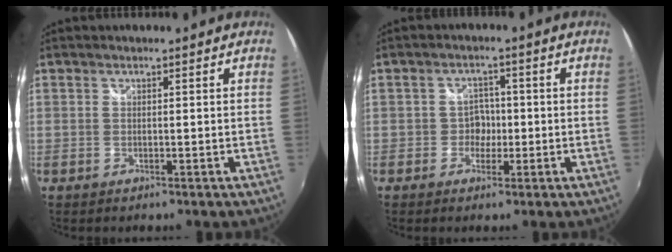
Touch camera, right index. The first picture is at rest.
{"total": 2.5, "force": [-0.5, 2.4, 0.7], "torque": [-0.009, 0.009, -0.010]}